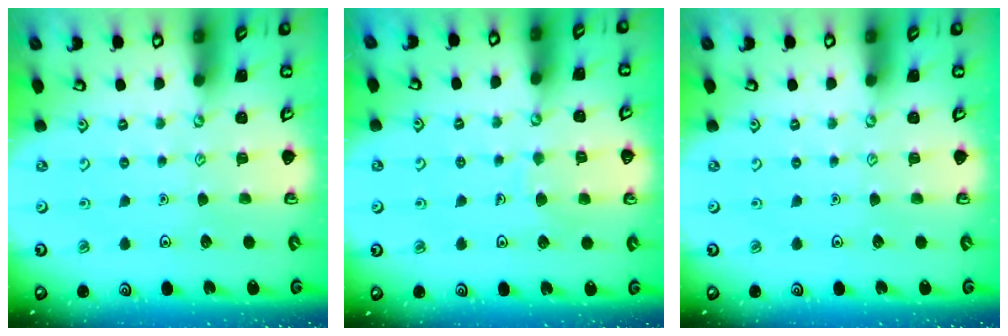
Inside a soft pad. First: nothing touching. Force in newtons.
{"total": 5.0, "press": 5.0, "slide": 0.5}
{"total": 0.0}